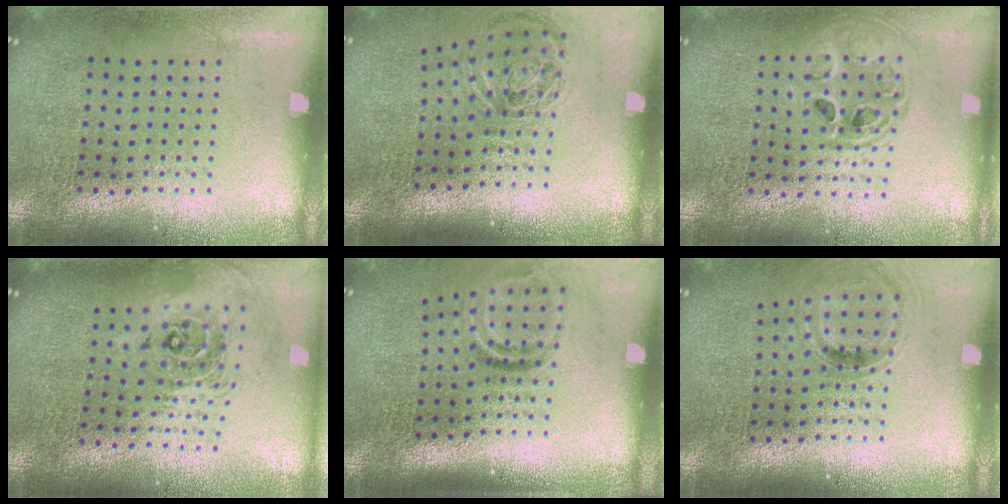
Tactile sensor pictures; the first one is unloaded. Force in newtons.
{"total": 1.2, "press": 1.0, "slide": 0.6}
{"total": 1.5, "press": 1.2, "slide": 0.8}
{"total": 2.1, "press": 1.7, "slide": 1.4}
{"total": 2.0, "press": 1.1, "slide": 1.6}
{"total": 0.9, "press": 0.8, "slide": 0.2}